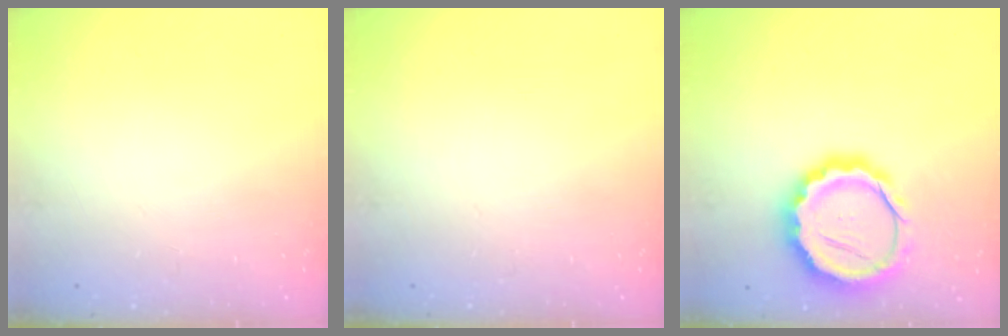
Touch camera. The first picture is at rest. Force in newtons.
{"total": 0.0}
{"total": 16.2, "press": 15.8, "slide": 3.6}